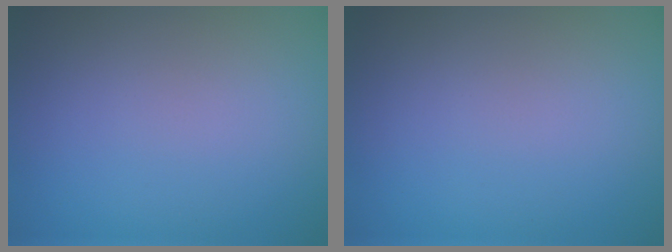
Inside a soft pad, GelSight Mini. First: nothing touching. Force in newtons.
{"total": 0.0}